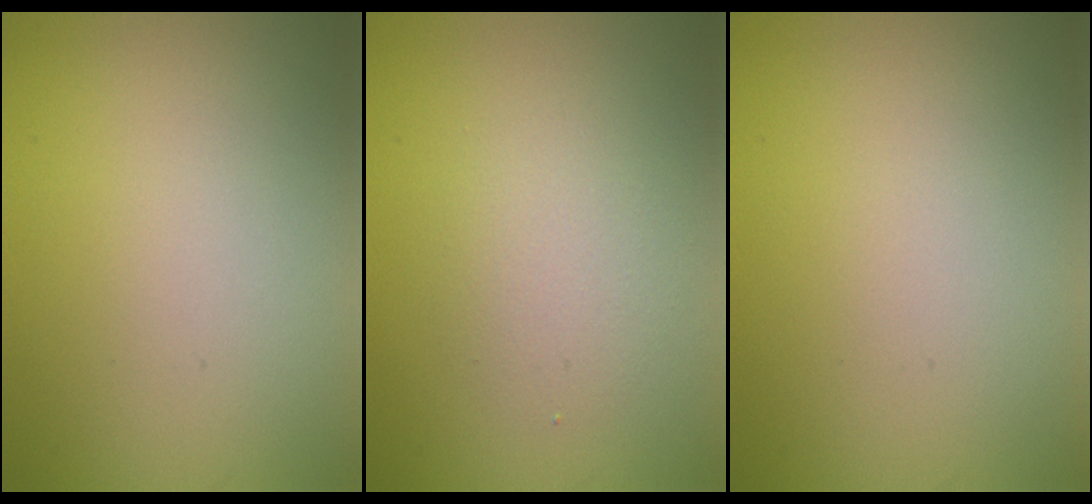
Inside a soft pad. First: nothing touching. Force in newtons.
{"total": 2.2, "press": 2.2, "slide": 0.0}
{"total": 0.0}